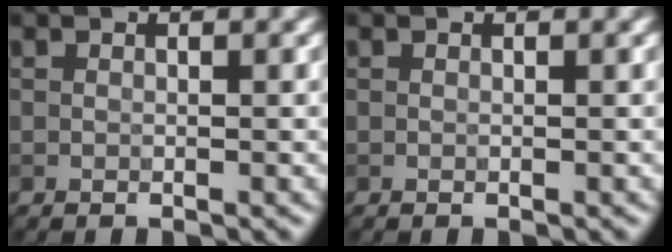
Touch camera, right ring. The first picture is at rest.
{"total": 0.0}